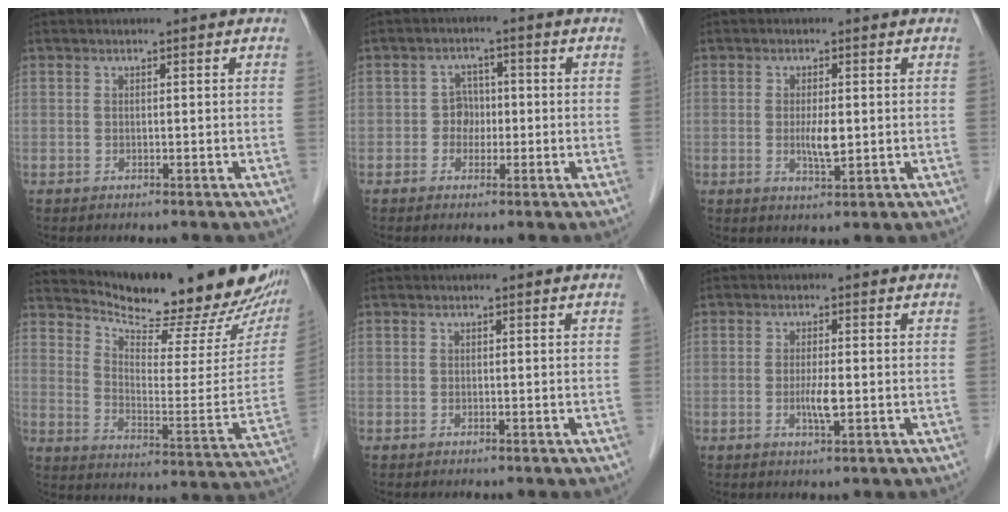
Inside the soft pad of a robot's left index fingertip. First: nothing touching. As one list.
[{"total": 2.9, "force": [-0.6, 2.6, 1.3], "torque": [-0.015, 0.008, -0.014]}, {"total": 3.4, "force": [-0.1, 0.8, 3.3], "torque": [-0.062, -0.005, 0.001]}, {"total": 23.8, "force": [21.6, 3.8, 9.1], "torque": [-0.143, -0.085, 0.284]}, {"total": 0.0}, {"total": 3.0, "force": [-0.5, 0.3, 2.9], "torque": [-0.060, -0.005, -0.009]}]